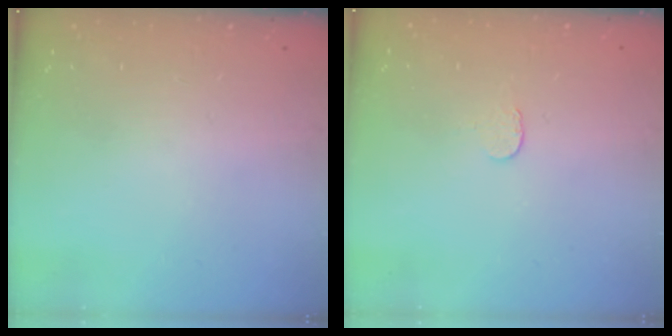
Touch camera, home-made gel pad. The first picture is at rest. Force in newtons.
{"total": 3.2, "press": 3.1, "slide": 0.3}